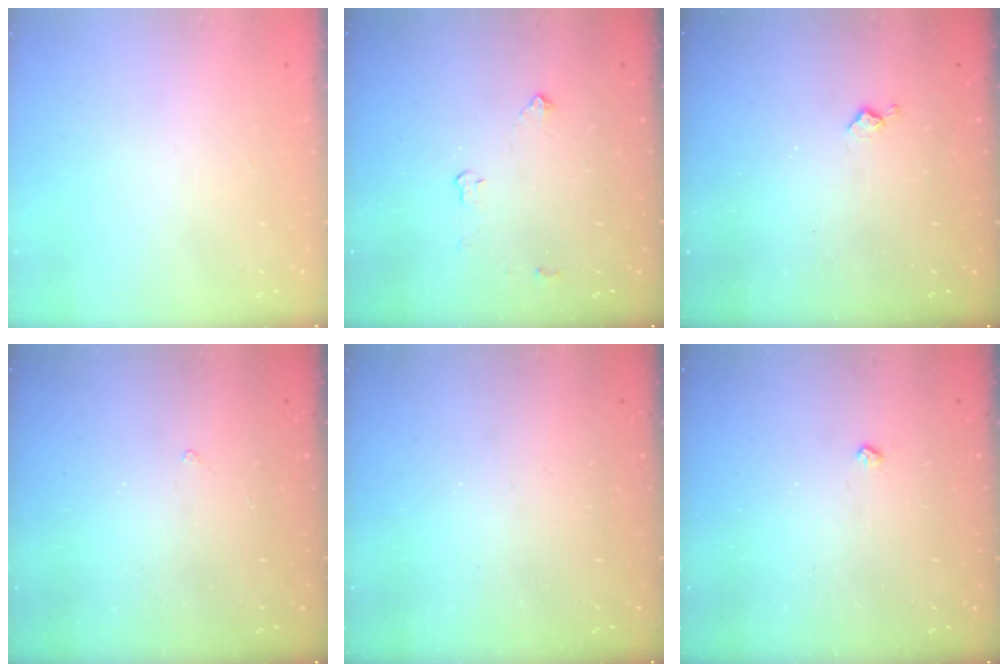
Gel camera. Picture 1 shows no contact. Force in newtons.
{"total": 3.3, "press": 3.2, "slide": 0.5}
{"total": 3.8, "press": 3.8, "slide": 0.7}
{"total": 2.0, "press": 1.9, "slide": 0.3}
{"total": 0.0}
{"total": 2.6, "press": 2.5, "slide": 0.5}